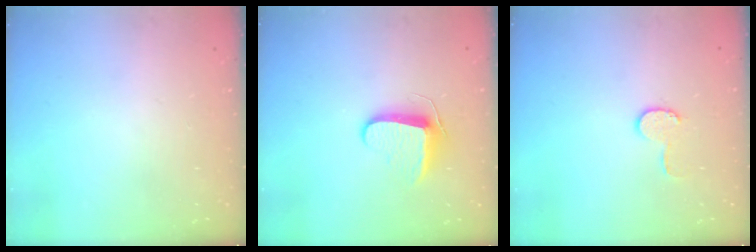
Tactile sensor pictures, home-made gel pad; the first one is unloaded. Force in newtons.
{"total": 9.6, "press": 9.6, "slide": 0.8}
{"total": 6.4, "press": 6.4, "slide": 0.6}